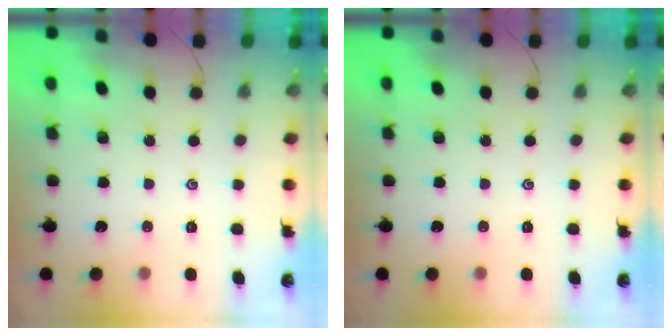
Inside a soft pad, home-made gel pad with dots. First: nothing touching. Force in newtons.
{"total": 0.0}